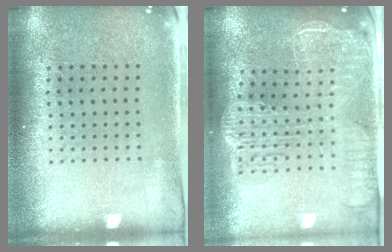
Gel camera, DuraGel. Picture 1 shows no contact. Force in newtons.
{"total": 2.7, "press": 2.3, "slide": 1.4}